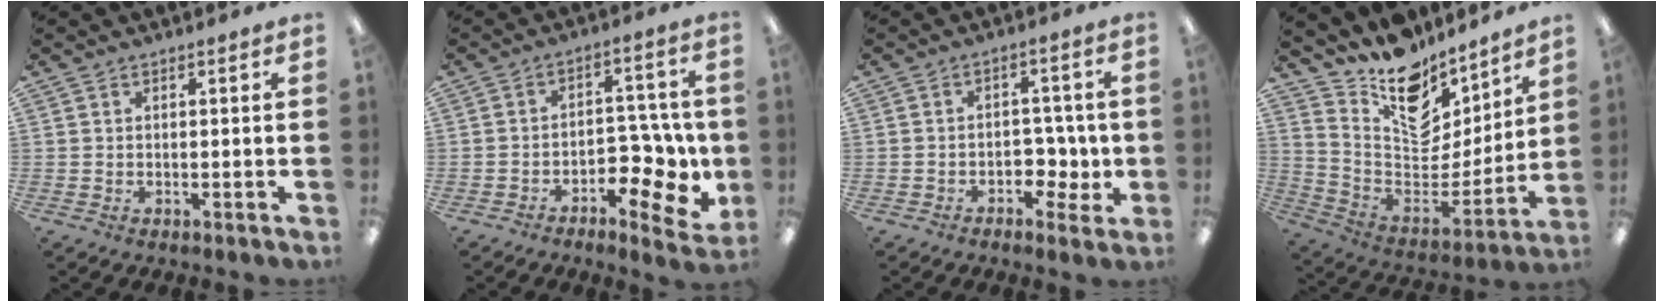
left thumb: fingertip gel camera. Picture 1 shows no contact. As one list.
[{"total": 11.3, "force": [-3.6, 7.0, 8.1], "torque": [-0.095, 0.017, -0.054]}, {"total": 7.1, "force": [-1.5, 5.0, 4.8], "torque": [-0.056, 0.015, -0.025]}, {"total": 15.3, "force": [11.8, 8.3, 5.3], "torque": [-0.093, -0.107, 0.213]}]